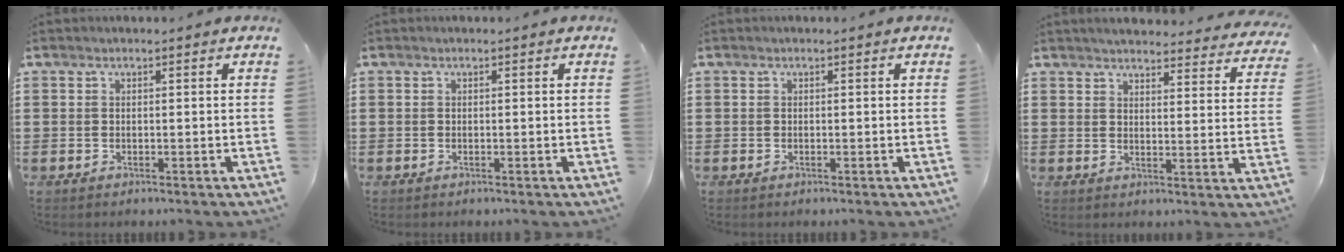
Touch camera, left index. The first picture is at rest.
{"total": 0.0}
{"total": 0.0}
{"total": 3.7, "force": [3.6, 0.0, 0.7], "torque": [-0.023, -0.025, 0.059]}